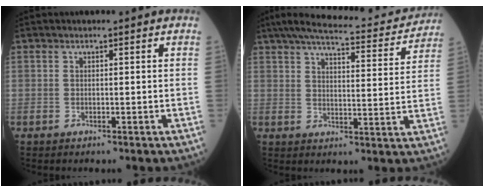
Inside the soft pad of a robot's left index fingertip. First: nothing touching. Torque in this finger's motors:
{"motor_torque": [-0.58, -0.75, -0.03, -0.01]}